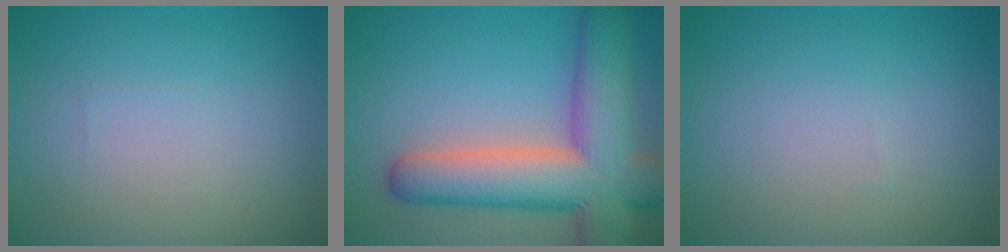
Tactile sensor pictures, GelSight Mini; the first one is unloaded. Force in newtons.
{"total": 12.2, "press": 12.1, "slide": 0.9}
{"total": 0.0}